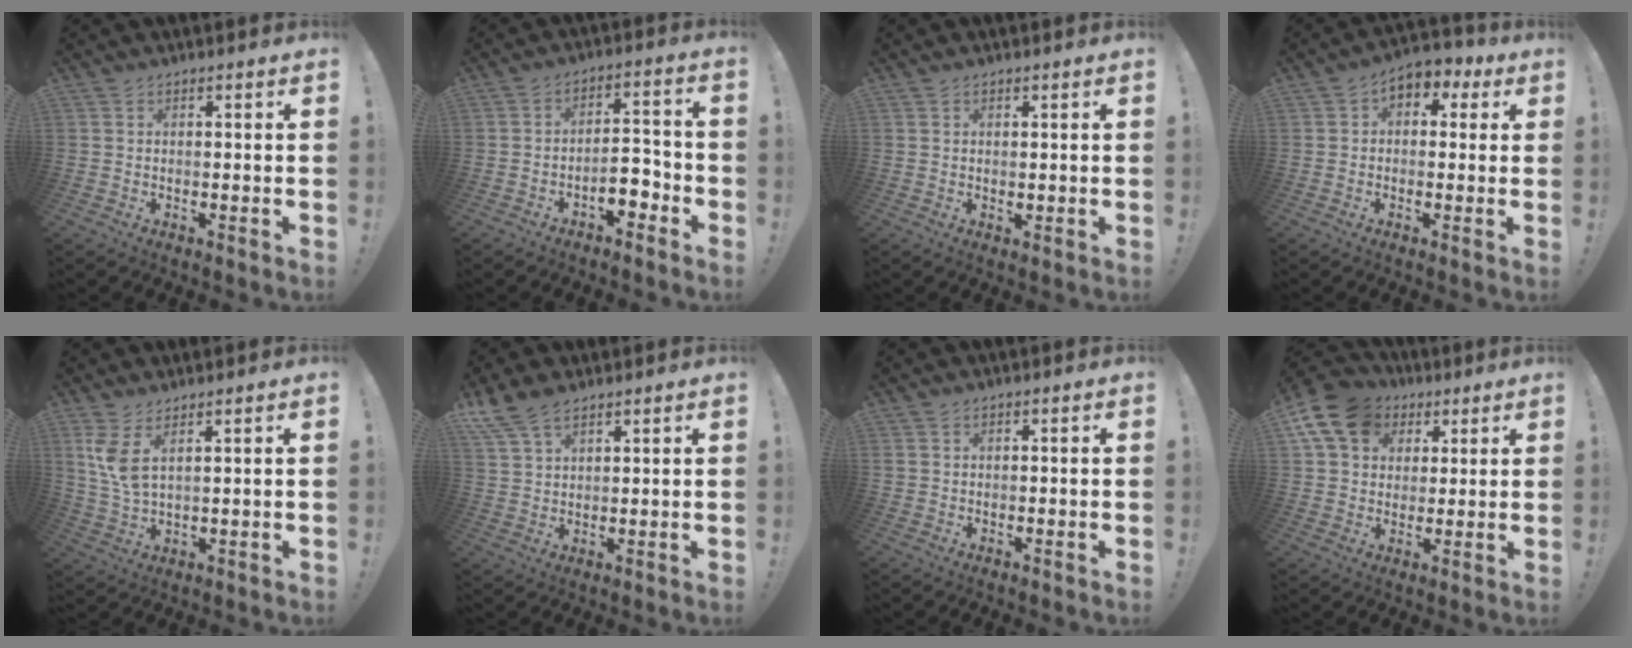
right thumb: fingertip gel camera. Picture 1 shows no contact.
{"total": 7.3, "force": [-4.1, 3.5, 4.9], "torque": [-0.074, 0.024, -0.069]}
{"total": 0.7, "force": [0.5, 0.6, 0.1], "torque": [0.006, -0.003, 0.007]}
{"total": 5.0, "force": [0.3, 4.0, 3.0], "torque": [-0.036, 0.008, 0.006]}
{"total": 6.4, "force": [3.4, 2.0, 5.1], "torque": [-0.103, -0.020, 0.062]}
{"total": 8.2, "force": [6.1, 3.9, 3.9], "torque": [-0.080, -0.023, 0.123]}
{"total": 1.1, "force": [0.1, 1.1, 0.3], "torque": [-0.007, 0.005, 0.002]}
{"total": 14.2, "force": [5.9, 11.1, 6.7], "torque": [-0.113, -0.027, 0.114]}